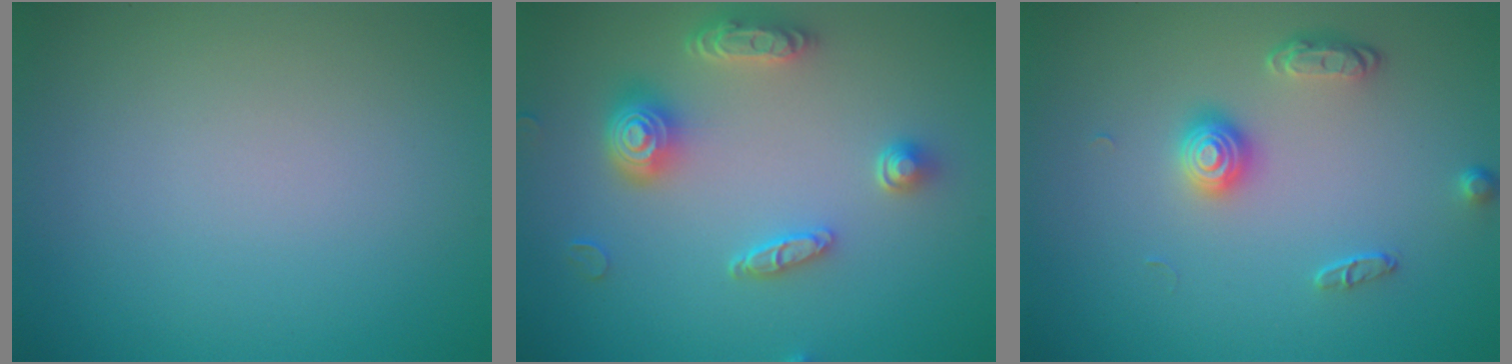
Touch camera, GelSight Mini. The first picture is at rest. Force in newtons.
{"total": 4.8, "press": 4.0, "slide": 2.8}
{"total": 2.3, "press": 1.8, "slide": 1.4}